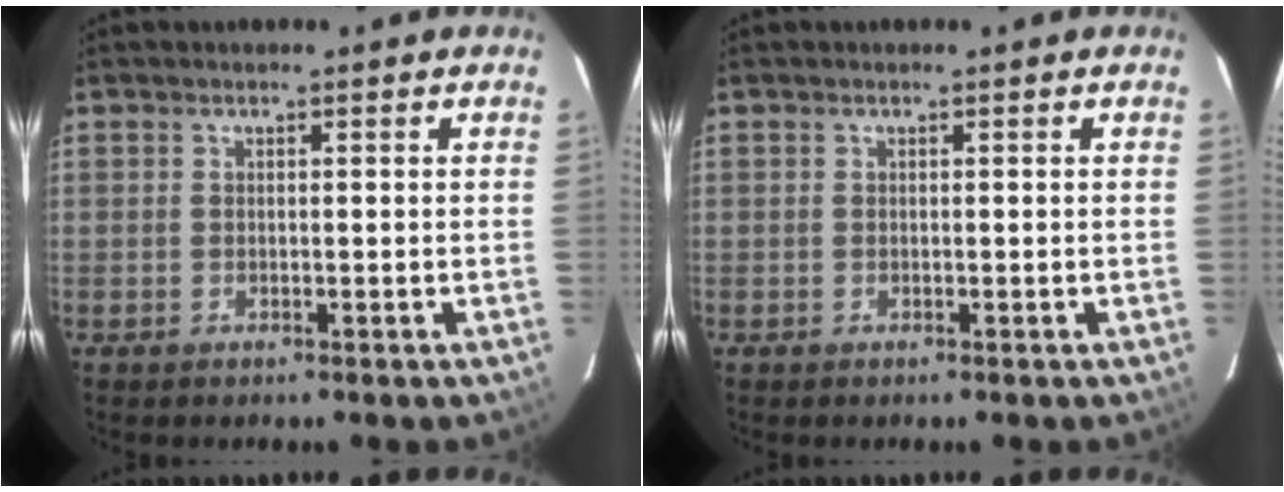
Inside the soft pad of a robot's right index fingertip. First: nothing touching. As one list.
[{"total": 0.0}]